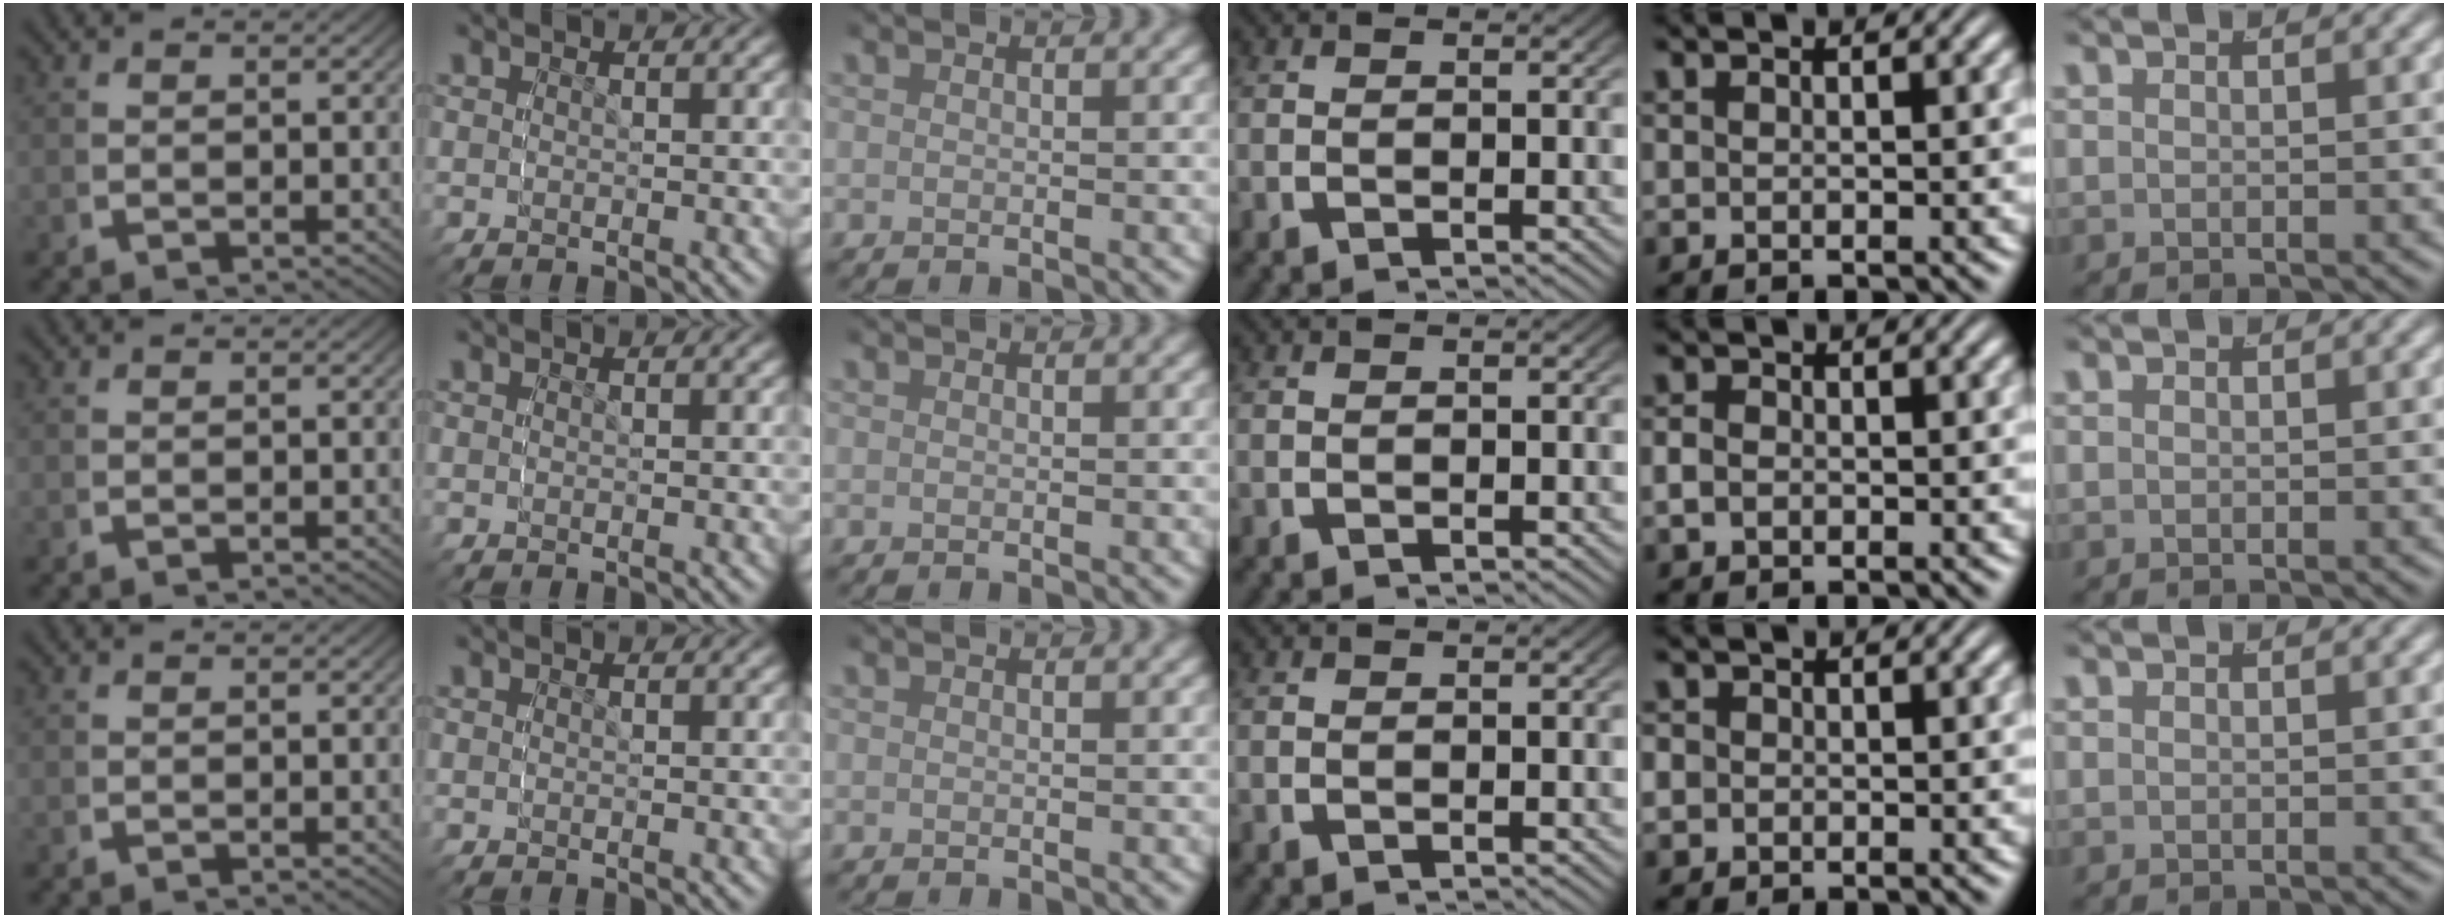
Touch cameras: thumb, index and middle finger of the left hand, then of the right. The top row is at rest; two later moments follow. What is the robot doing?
{"motion": "grasp_and_lifting", "object": "cloth"}